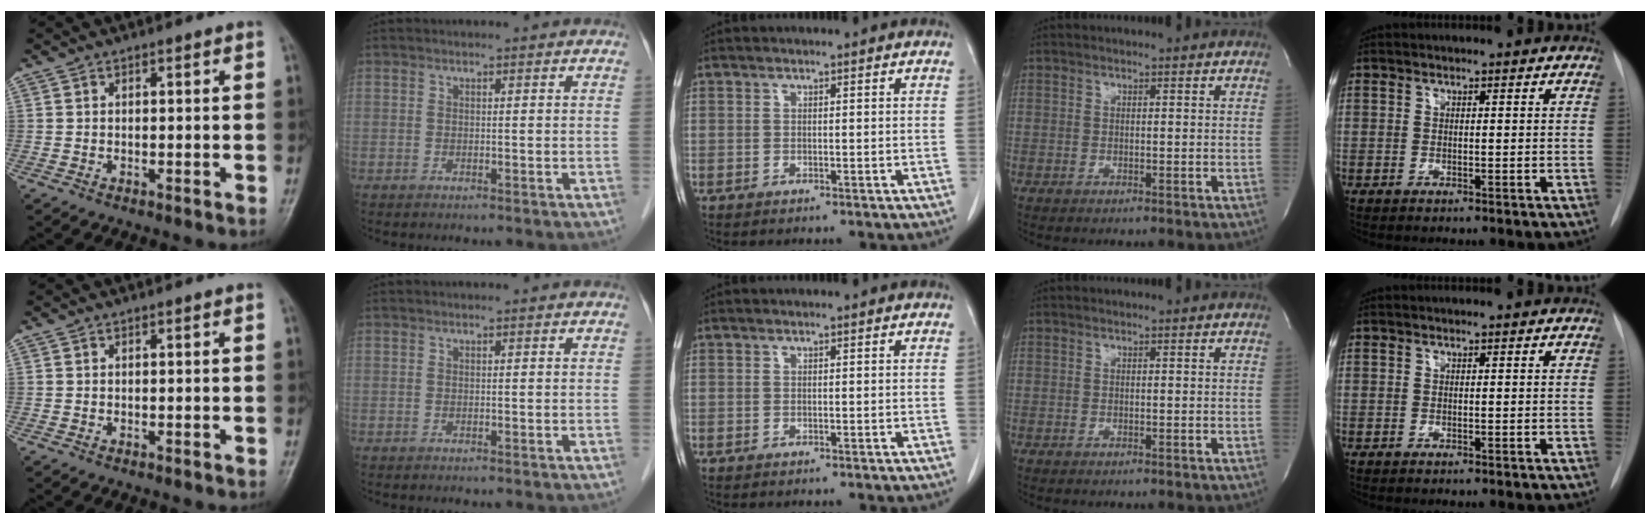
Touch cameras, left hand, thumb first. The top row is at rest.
{}